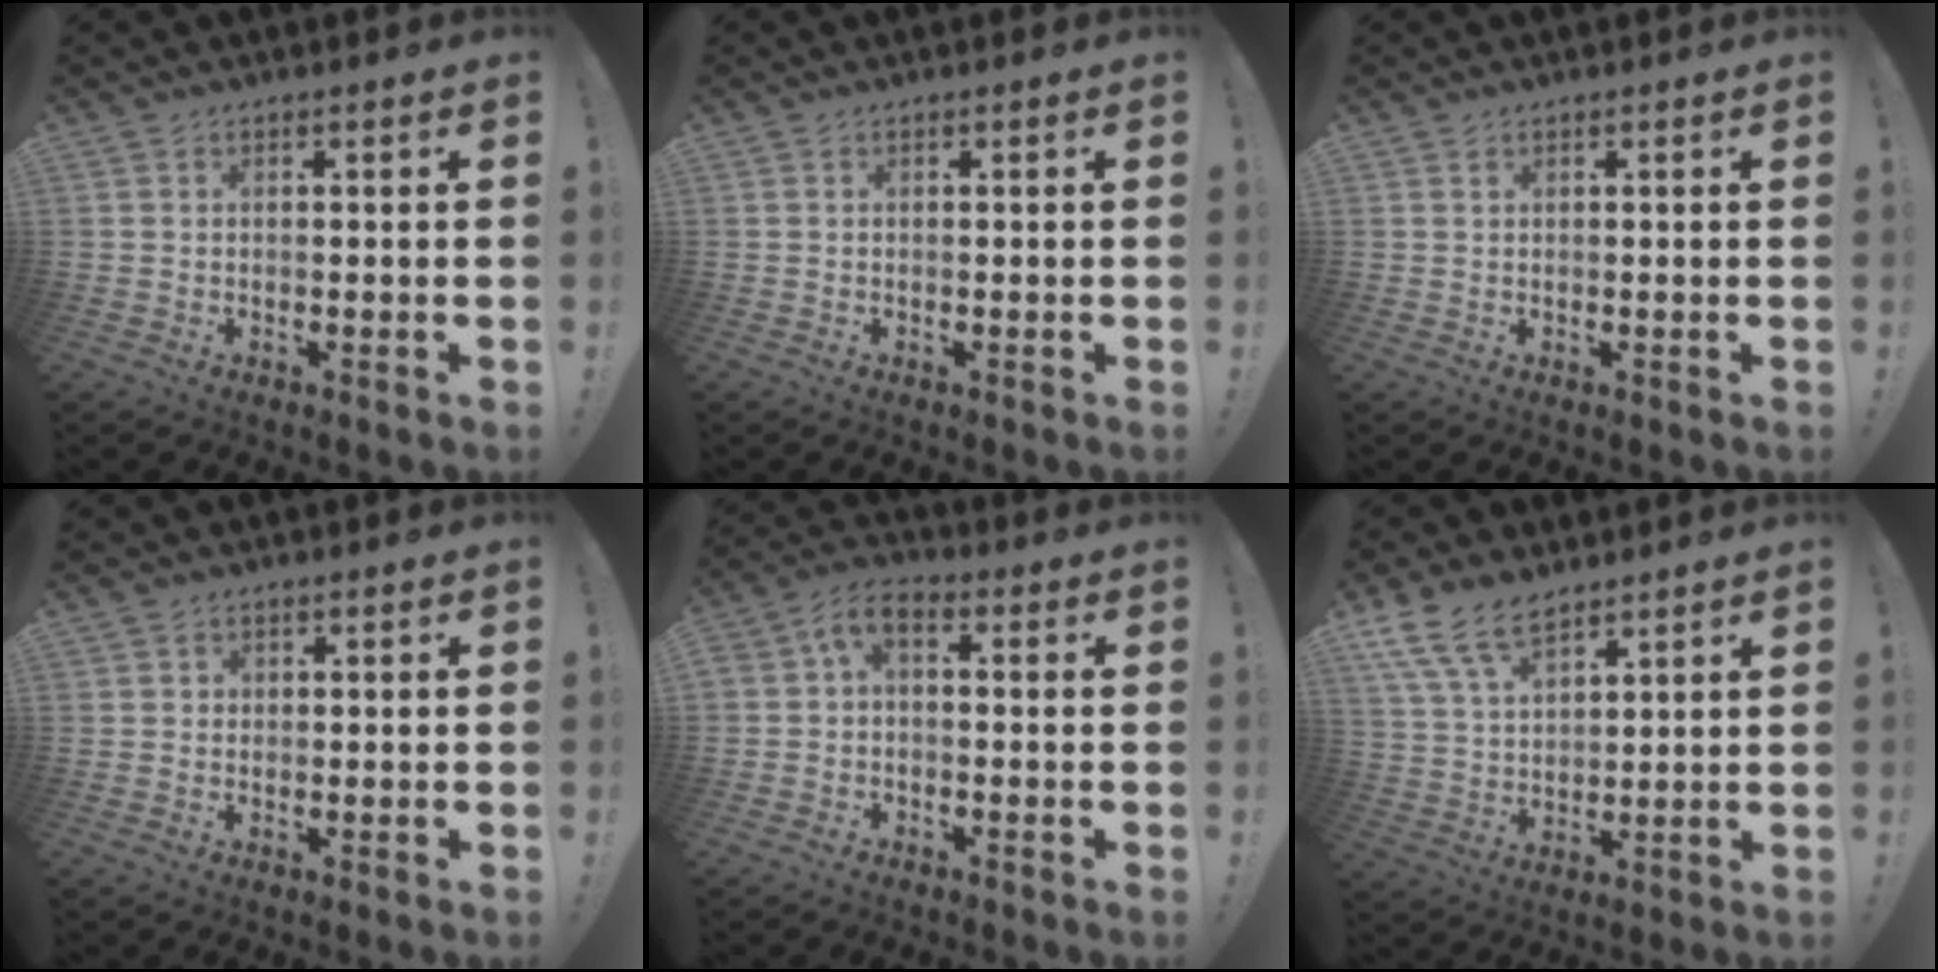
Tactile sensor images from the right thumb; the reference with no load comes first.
{"total": 0.0}
{"total": 0.7, "force": [0.5, 0.3, 0.3], "torque": [0.000, -0.003, 0.008]}
{"total": 1.1, "force": [0.2, 1.0, 0.3], "torque": [0.000, 0.001, 0.002]}
{"total": 4.1, "force": [-0.6, 2.3, 3.3], "torque": [-0.071, -0.001, -0.008]}
{"total": 11.0, "force": [8.1, 5.0, 5.5], "torque": [-0.111, -0.035, 0.158]}